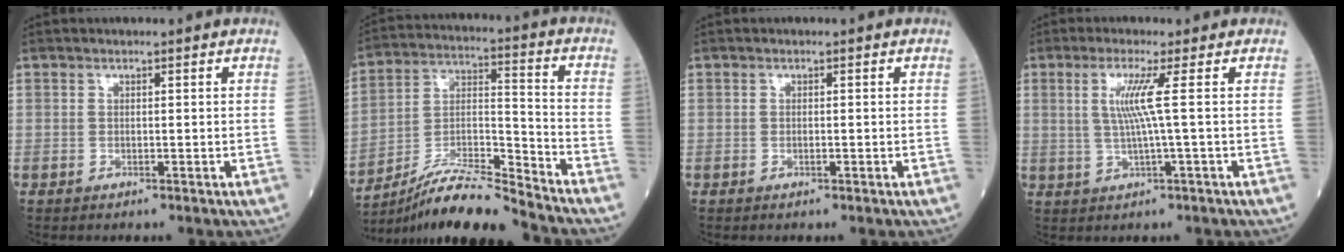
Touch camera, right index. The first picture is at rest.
{"total": 14.1, "force": [-13.0, -0.5, 5.4], "torque": [-0.099, 0.012, -0.235]}
{"total": 0.7, "force": [-0.3, 0.1, 0.7], "torque": [-0.014, -0.002, -0.003]}
{"total": 4.8, "force": [0.8, -1.3, 4.5], "torque": [-0.094, -0.001, 0.019]}